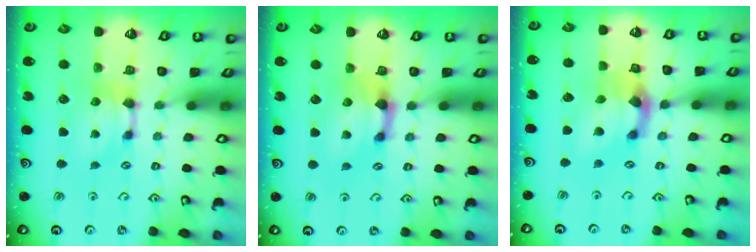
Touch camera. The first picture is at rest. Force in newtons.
{"total": 1.7, "press": 1.1, "slide": 1.3}
{"total": 3.7, "press": 3.0, "slide": 2.1}